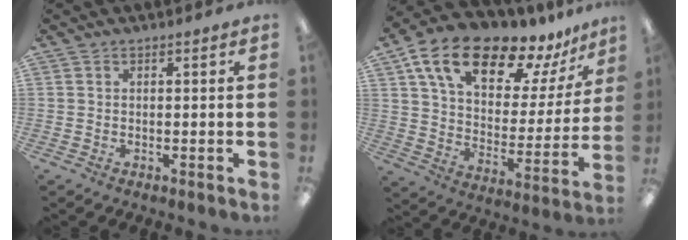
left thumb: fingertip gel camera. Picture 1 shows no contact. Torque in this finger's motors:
{"motor_torque": [0.47, 0.56, 1.66, -1.11, 0.24]}